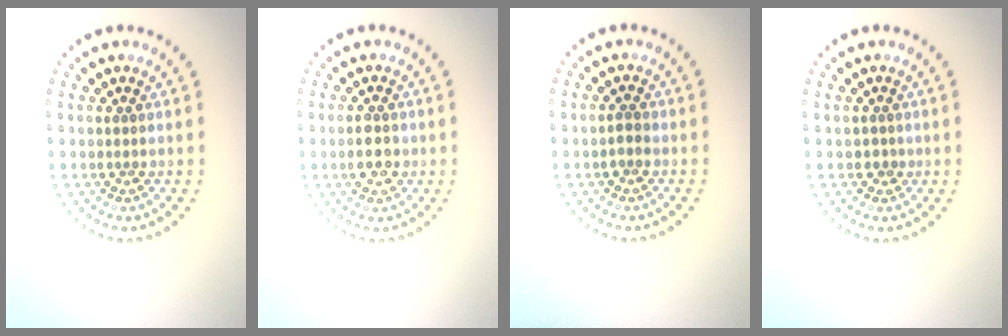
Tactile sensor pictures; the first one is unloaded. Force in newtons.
{"total": 2.7, "press": 2.7, "slide": 0.1}
{"total": 1.1, "press": 1.1, "slide": 0.3}
{"total": 0.7, "press": 0.4, "slide": 0.6}